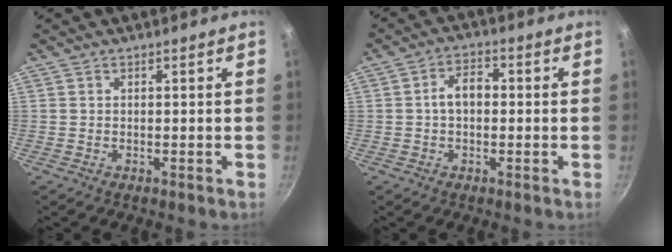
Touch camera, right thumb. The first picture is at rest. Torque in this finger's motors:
{"motor_torque": [0.16, 1.11, 0.58, 0.58, 0.07]}